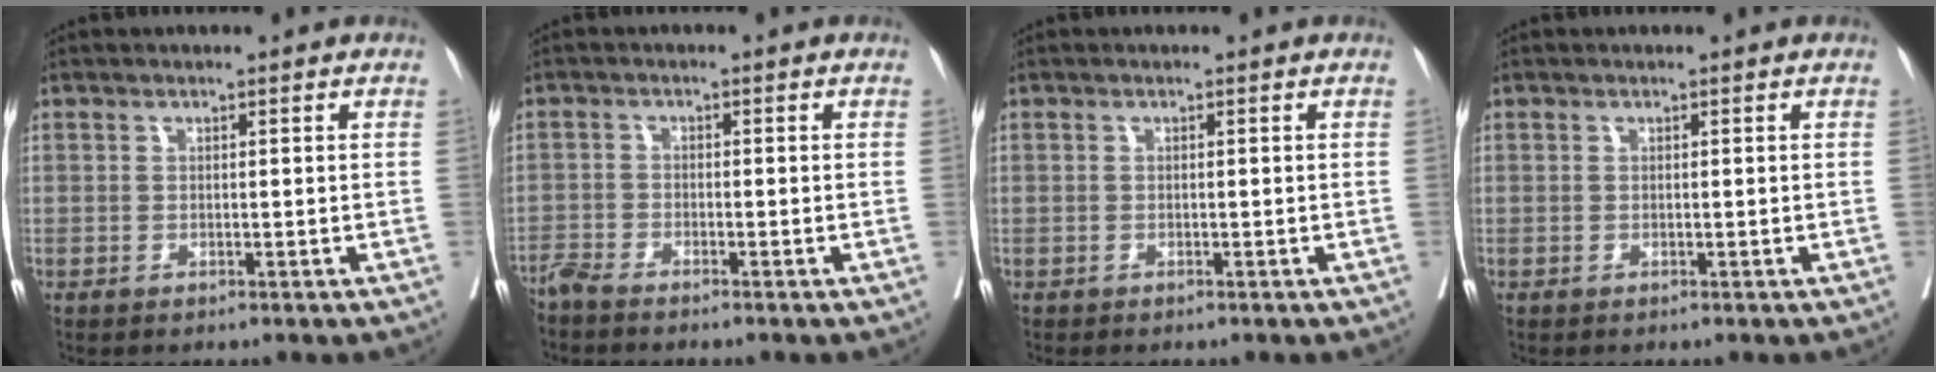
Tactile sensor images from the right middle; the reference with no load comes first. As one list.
[{"total": 2.6, "force": [-2.5, -0.3, 0.8], "torque": [-0.015, -0.008, -0.054]}, {"total": 0.0}, {"total": 0.0}]